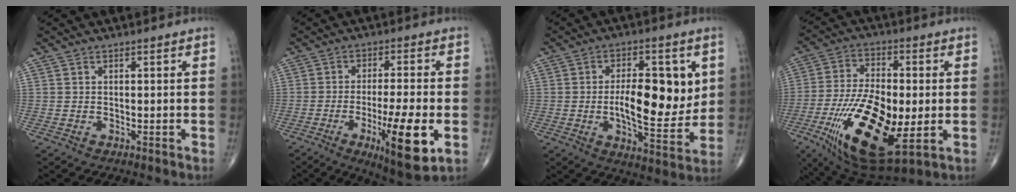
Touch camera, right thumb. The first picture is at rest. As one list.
[{"total": 14.1, "force": [-4.3, 2.9, 13.1], "torque": [-0.208, -0.007, -0.062]}, {"total": 15.0, "force": [1.5, 6.4, 13.4], "torque": [-0.176, -0.016, 0.027]}, {"total": 22.8, "force": [-5.1, 9.7, 19.9], "torque": [-0.390, -0.009, -0.073]}]